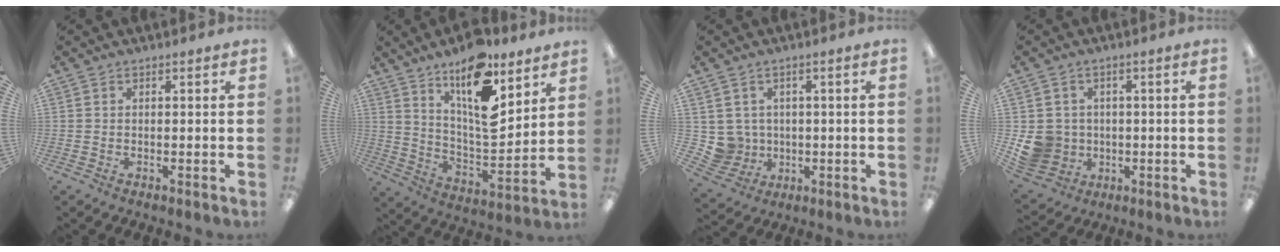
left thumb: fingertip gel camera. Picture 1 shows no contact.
{"total": 17.0, "force": [11.0, 6.0, 11.5], "torque": [-0.188, -0.071, 0.184]}
{"total": 5.3, "force": [1.1, 5.2, 0.2], "torque": [-0.026, -0.004, 0.027]}
{"total": 9.6, "force": [-1.4, 9.0, 2.9], "torque": [-0.089, 0.017, -0.014]}